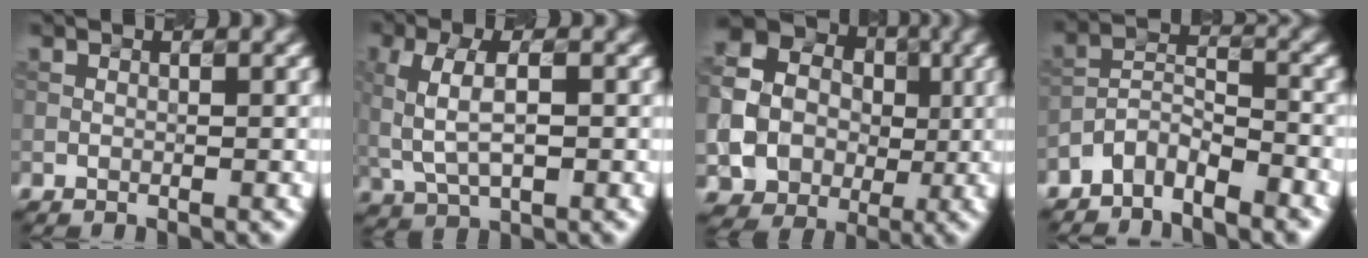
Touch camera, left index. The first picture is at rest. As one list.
[{"total": 4.0, "force": [0.4, 2.0, 3.4], "torque": [-0.082, 0.006, 0.012]}, {"total": 12.6, "force": [-0.4, 11.9, 3.9], "torque": [-0.119, -0.001, -0.019]}, {"total": 3.6, "force": [-3.2, 1.1, 1.0], "torque": [-0.018, 0.010, -0.066]}]